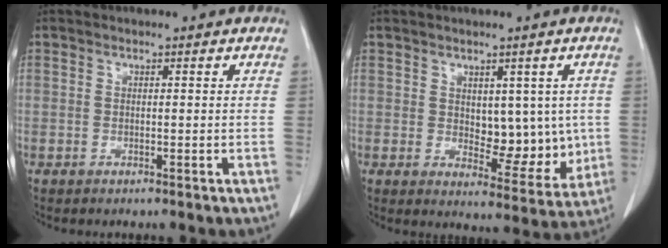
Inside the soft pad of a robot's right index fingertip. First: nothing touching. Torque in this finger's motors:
{"motor_torque": [0.14, 0.12, 0.08, 0.01]}